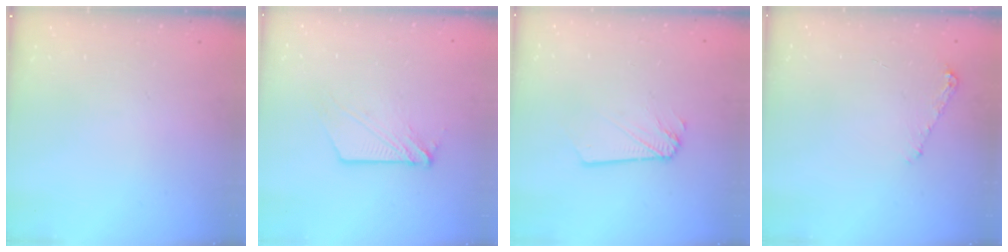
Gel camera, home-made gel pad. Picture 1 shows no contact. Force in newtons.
{"total": 7.4, "press": 7.4, "slide": 0.5}
{"total": 1.2, "press": 1.2, "slide": 0.1}
{"total": 5.3, "press": 5.2, "slide": 0.6}